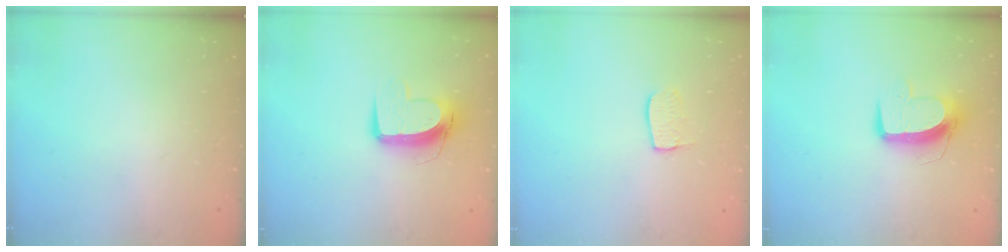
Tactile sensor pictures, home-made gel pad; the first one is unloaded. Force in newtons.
{"total": 10.6, "press": 10.6, "slide": 0.6}
{"total": 6.8, "press": 6.8, "slide": 0.4}
{"total": 9.8, "press": 9.8, "slide": 0.5}